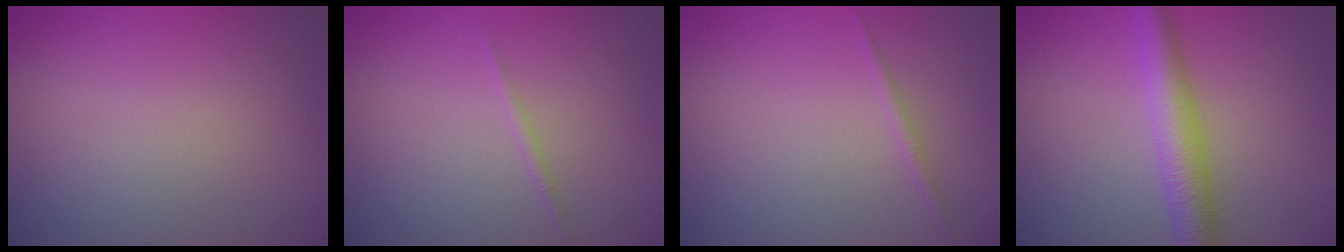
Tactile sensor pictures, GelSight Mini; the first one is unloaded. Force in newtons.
{"total": 0.7, "press": 0.7, "slide": 0.1}
{"total": 0.8, "press": 0.8, "slide": 0.0}
{"total": 4.9, "press": 4.9, "slide": 0.1}